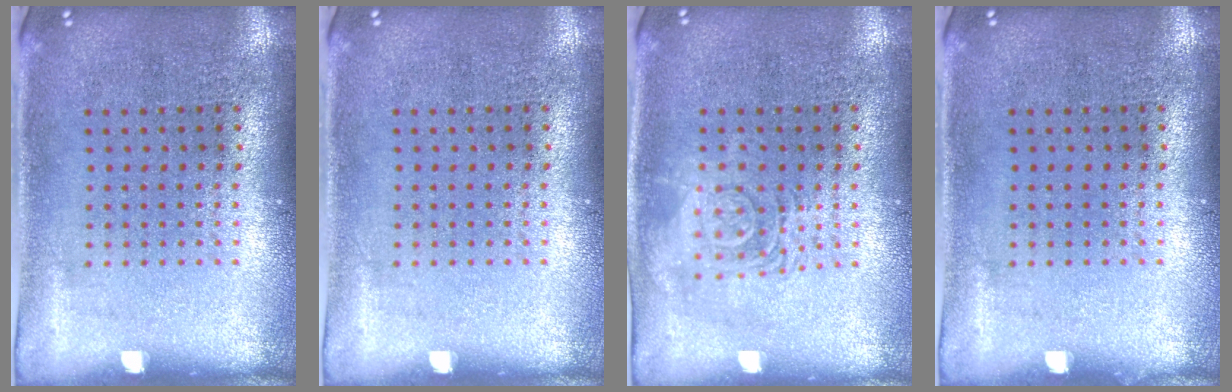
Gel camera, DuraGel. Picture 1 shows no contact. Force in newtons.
{"total": 0.0}
{"total": 3.0, "press": 2.9, "slide": 0.4}
{"total": 0.0}